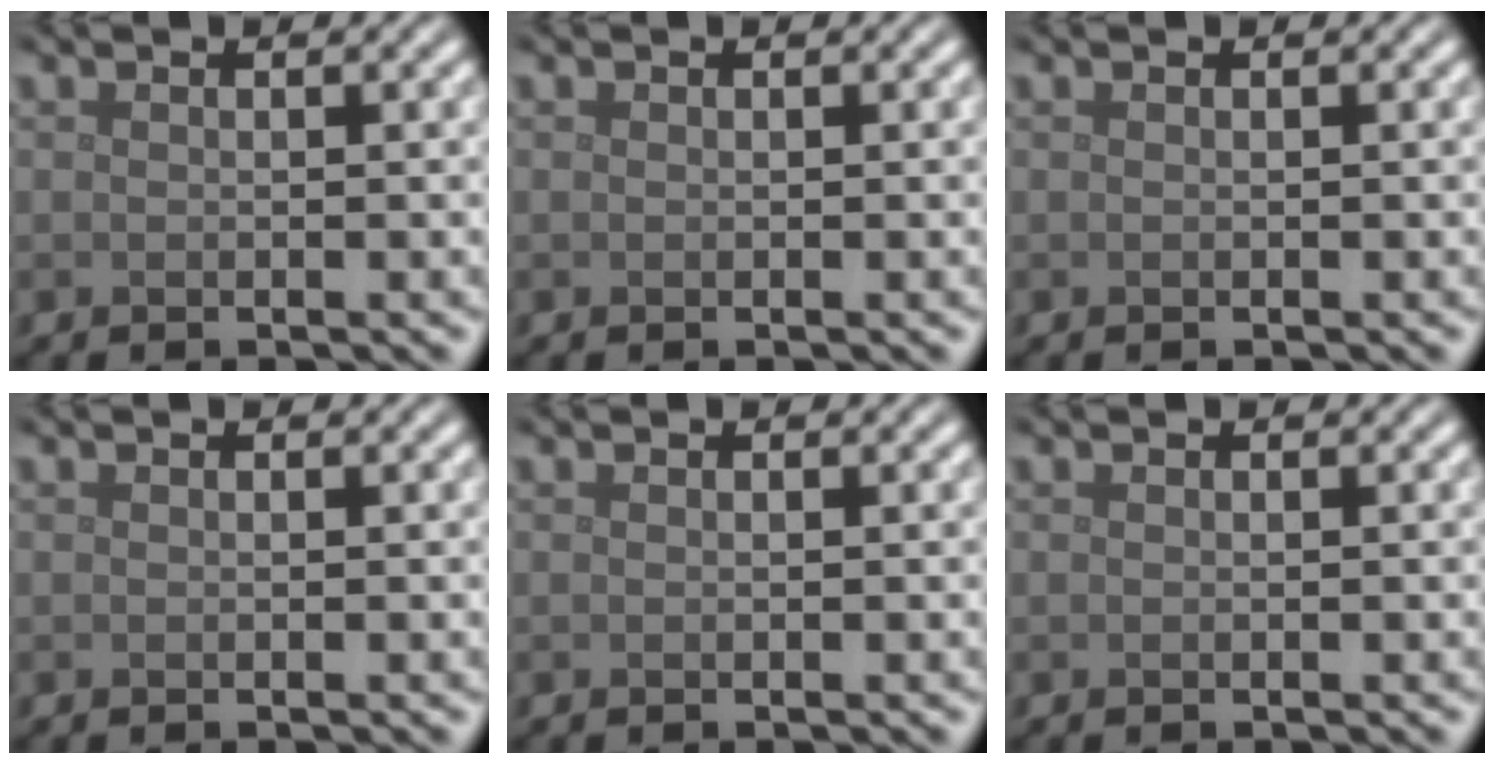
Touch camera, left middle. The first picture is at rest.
{"total": 0.0}
{"total": 0.0}
{"total": 0.0}
{"total": 0.0}
{"total": 0.0}